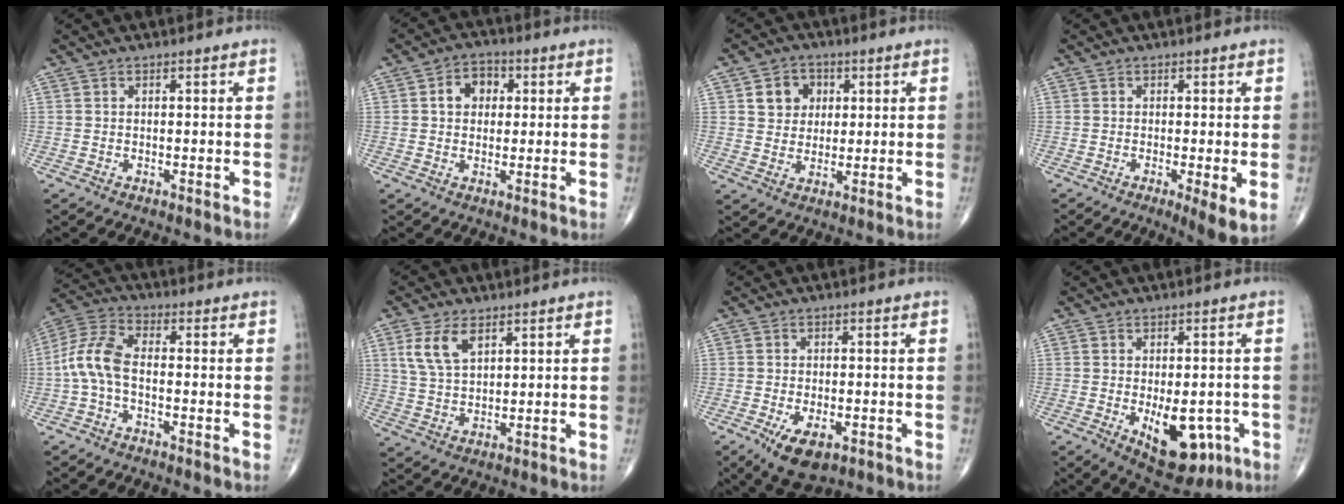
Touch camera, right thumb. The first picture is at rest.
{"total": 5.8, "force": [1.1, 4.5, 3.4], "torque": [-0.033, 0.012, 0.011]}
{"total": 6.5, "force": [1.9, 5.6, 2.7], "torque": [-0.011, -0.004, 0.031]}
{"total": 4.7, "force": [-1.0, 0.9, 4.6], "torque": [-0.079, -0.017, -0.021]}
{"total": 8.4, "force": [-1.4, 4.2, 7.1], "torque": [-0.154, 0.027, -0.041]}
{"total": 7.0, "force": [3.2, 3.7, 5.0], "torque": [-0.094, -0.008, 0.071]}
{"total": 7.4, "force": [-3.5, 3.6, 5.5], "torque": [-0.088, -0.002, -0.050]}
{"total": 11.8, "force": [-3.6, 6.2, 9.4], "torque": [-0.107, -0.001, -0.035]}